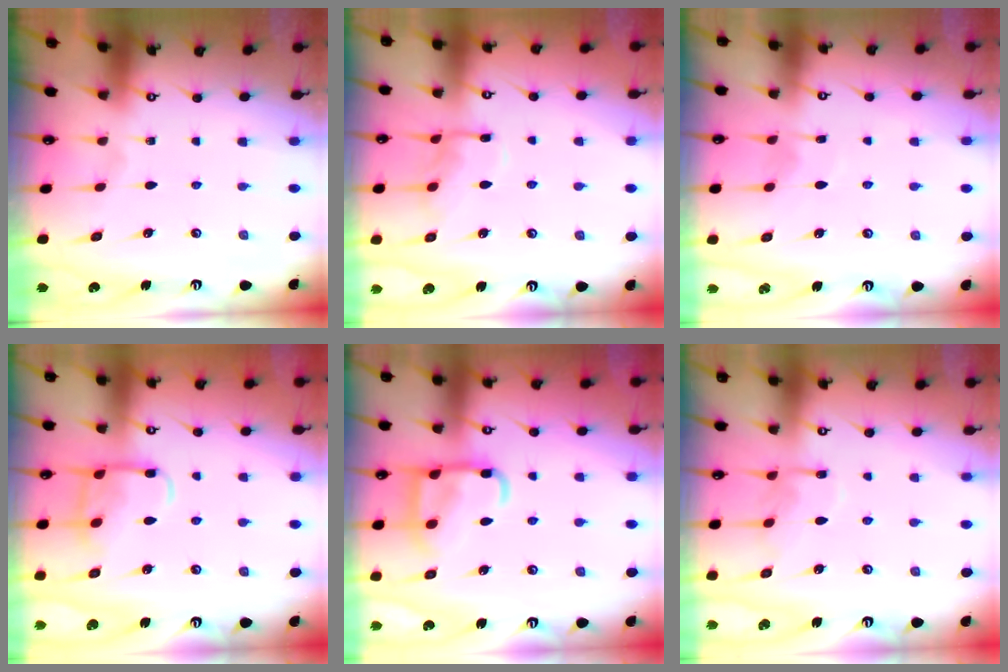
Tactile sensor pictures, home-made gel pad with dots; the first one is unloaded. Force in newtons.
{"total": 8.6, "press": 8.6, "slide": 0.6}
{"total": 5.2, "press": 5.1, "slide": 0.5}
{"total": 11.2, "press": 11.1, "slide": 1.2}
{"total": 13.1, "press": 13.1, "slide": 1.3}
{"total": 9.9, "press": 9.8, "slide": 0.8}